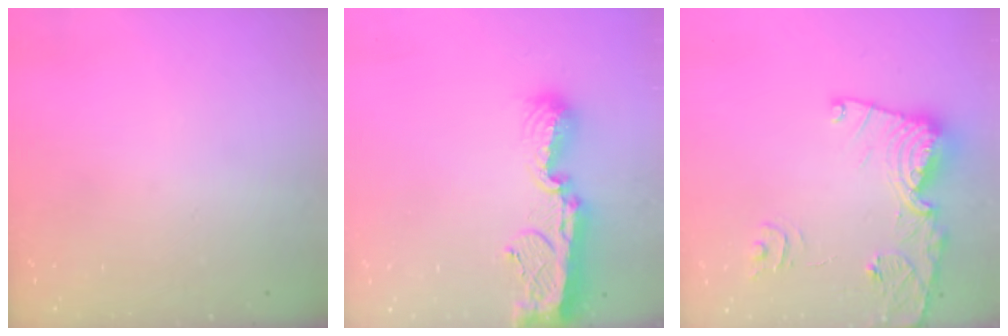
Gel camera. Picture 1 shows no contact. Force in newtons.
{"total": 12.6, "press": 12.5, "slide": 1.0}
{"total": 16.2, "press": 16.2, "slide": 1.6}